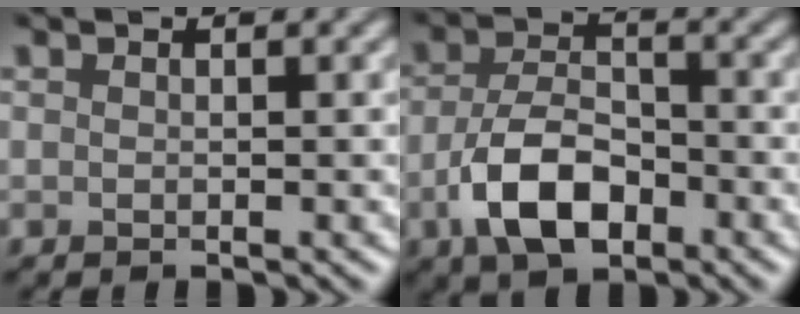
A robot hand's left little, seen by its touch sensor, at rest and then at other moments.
{"total": 6.2, "force": [-2.7, 3.3, 4.4], "torque": [-0.087, -0.004, -0.056]}